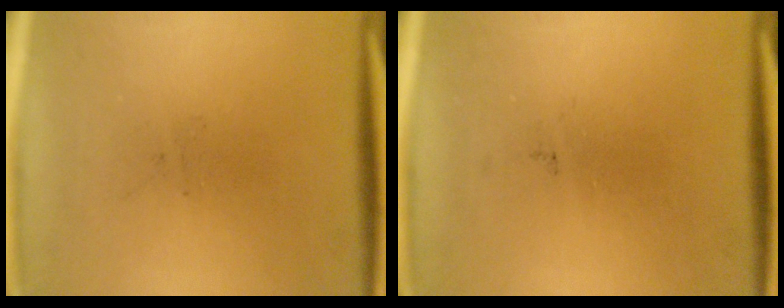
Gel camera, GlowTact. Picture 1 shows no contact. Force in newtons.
{"total": 0.0}